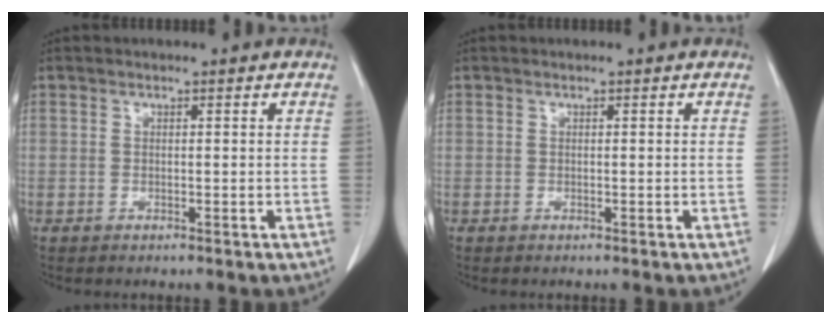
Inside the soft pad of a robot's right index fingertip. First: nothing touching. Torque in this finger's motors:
{"motor_torque": [0.00, 0.00, 0.00, 0.00]}